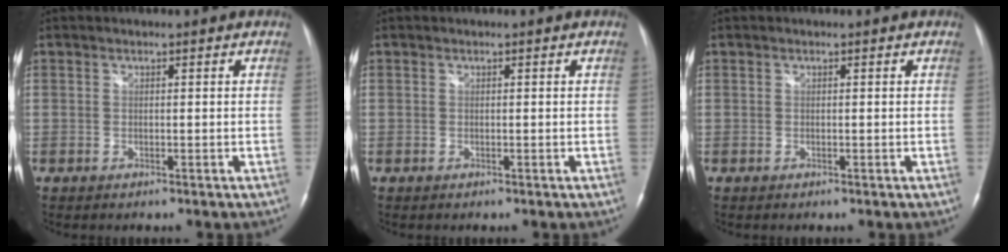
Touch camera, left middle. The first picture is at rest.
{"total": 0.0}
{"total": 0.0}